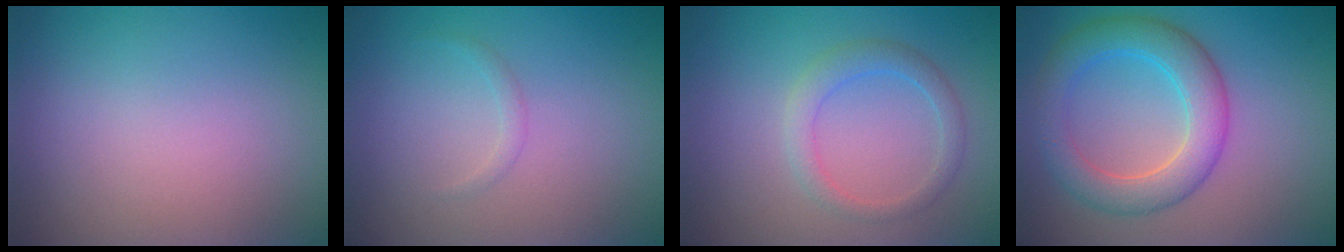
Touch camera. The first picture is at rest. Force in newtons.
{"total": 0.7, "press": 0.7, "slide": 0.0}
{"total": 2.3, "press": 2.2, "slide": 0.1}
{"total": 5.5, "press": 5.5, "slide": 0.3}